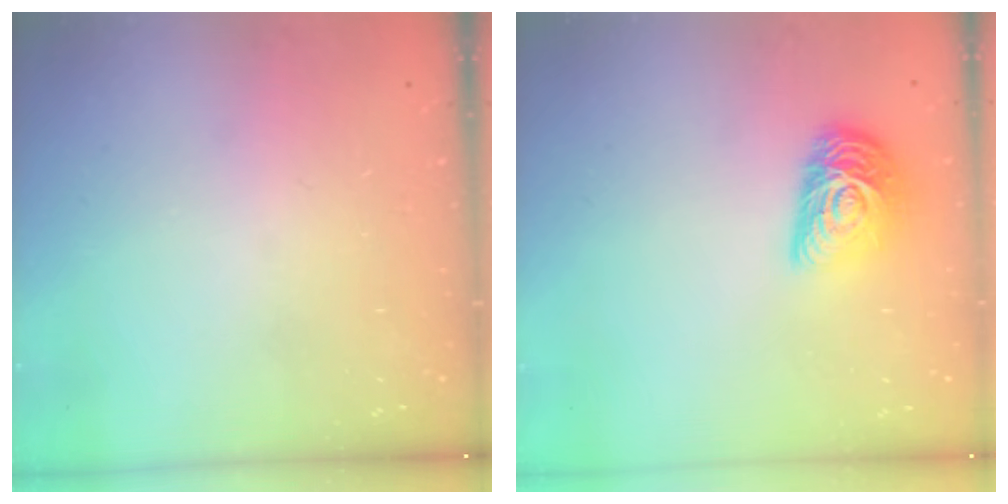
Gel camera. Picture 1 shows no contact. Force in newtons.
{"total": 12.7, "press": 12.7, "slide": 0.7}